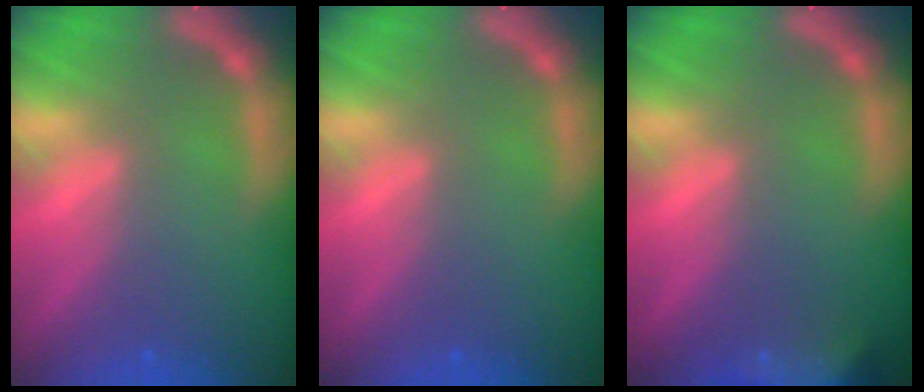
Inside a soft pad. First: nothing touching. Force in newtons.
{"total": 0.0}
{"total": 8.5}